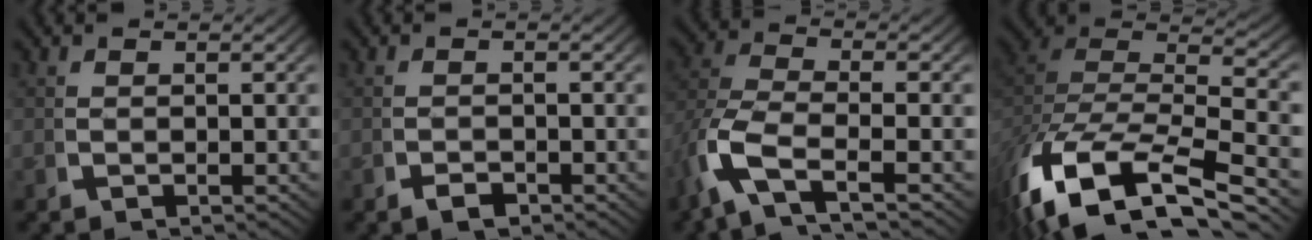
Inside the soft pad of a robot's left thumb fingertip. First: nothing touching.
{"total": 1.2, "force": [-1.0, 0.5, 0.5], "torque": [-0.006, -0.002, -0.019]}
{"total": 7.0, "force": [-2.0, 4.1, 5.2], "torque": [-0.140, -0.017, -0.032]}
{"total": 14.3, "force": [-1.8, 9.7, 10.3], "torque": [-0.226, -0.028, -0.016]}